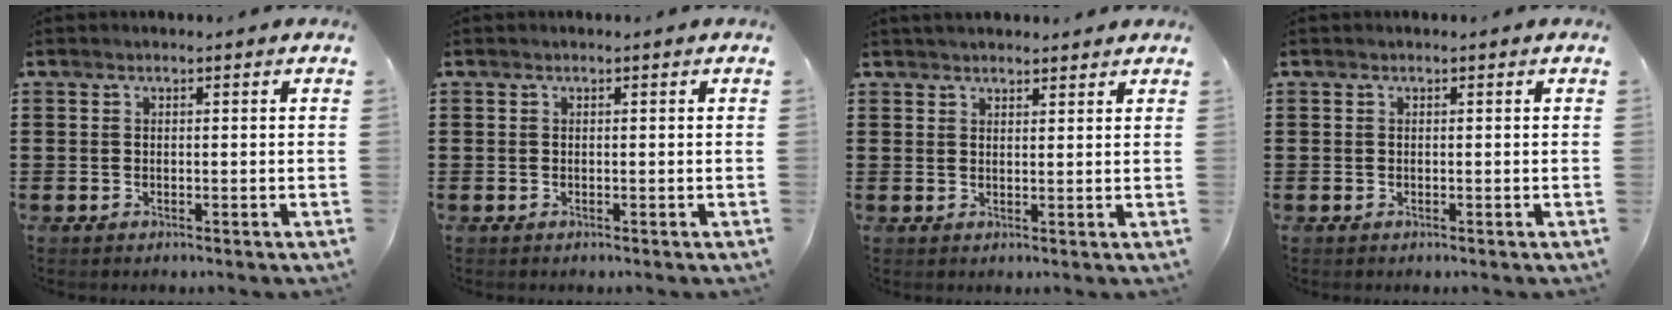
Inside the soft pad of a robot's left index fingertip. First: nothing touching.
{"total": 0.0}
{"total": 1.9, "force": [1.8, 0.2, 0.3], "torque": [-0.008, 0.002, 0.036]}
{"total": 0.0}